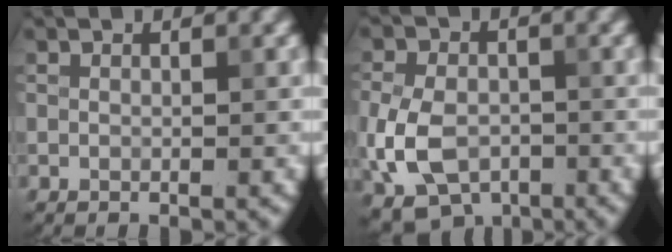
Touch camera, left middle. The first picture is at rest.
{"total": 7.4, "force": [-2.2, 5.2, 4.8], "torque": [-0.115, -0.013, -0.050]}